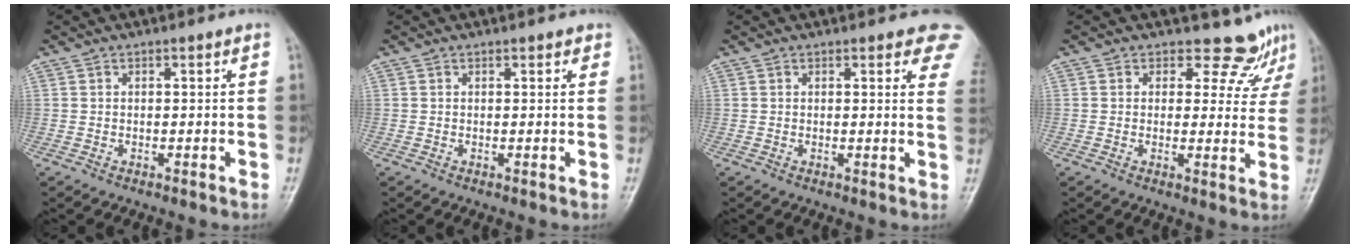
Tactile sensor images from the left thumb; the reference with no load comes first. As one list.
[{"total": 1.1, "force": [0.7, 0.8, 0.5], "torque": [0.008, -0.001, 0.002]}, {"total": 5.8, "force": [4.0, 2.3, 3.4], "torque": [-0.005, -0.014, 0.027]}, {"total": 6.8, "force": [5.7, 3.6, 0.3], "torque": [0.034, -0.040, 0.053]}]